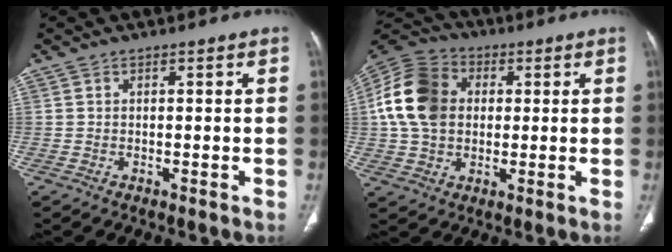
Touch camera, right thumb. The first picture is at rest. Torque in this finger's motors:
{"motor_torque": [1.15, 2.26, 1.00, -0.81, 0.16]}